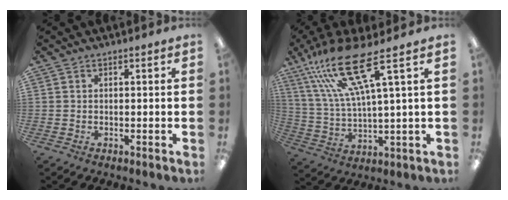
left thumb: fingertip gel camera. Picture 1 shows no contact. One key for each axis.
{"total": 17.7, "fx": 9.9, "fy": 3.6, "fz": 14.2, "tx": -0.291, "ty": -0.037, "tz": 0.158}